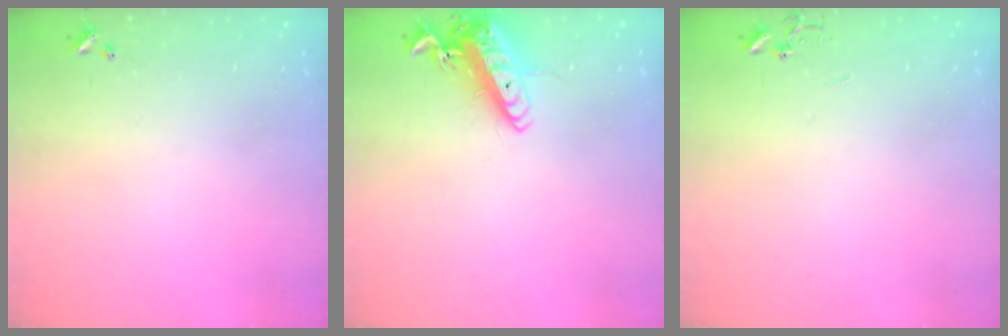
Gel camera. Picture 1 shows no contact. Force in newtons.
{"total": 14.0, "press": 13.7, "slide": 2.6}
{"total": 0.0}